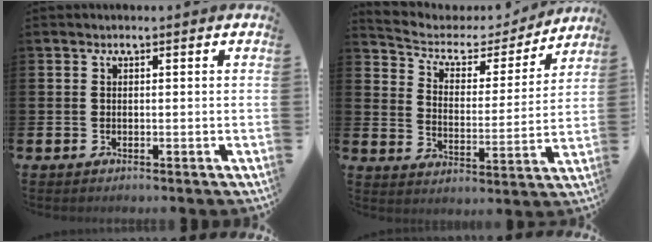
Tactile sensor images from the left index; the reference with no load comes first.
{"total": 5.2, "force": [4.3, 2.5, 1.7], "torque": [-0.061, -0.034, 0.063]}